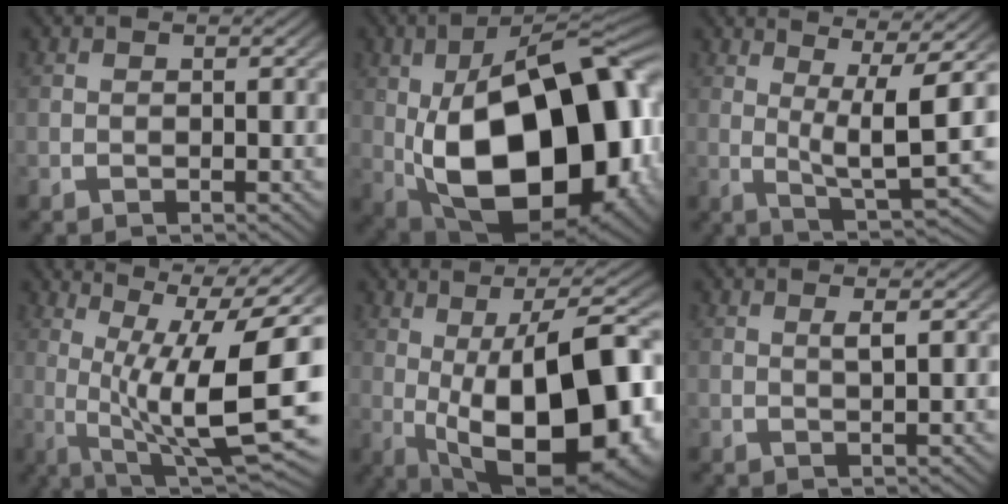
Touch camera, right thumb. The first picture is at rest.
{"total": 25.7, "force": [-3.1, 15.4, 20.3], "torque": [-0.360, -0.087, 0.002]}
{"total": 8.6, "force": [1.7, 3.5, 7.7], "torque": [-0.129, -0.021, 0.035]}
{"total": 16.4, "force": [1.5, 8.5, 13.9], "torque": [-0.211, -0.032, 0.035]}
{"total": 19.3, "force": [-2.2, 10.8, 15.9], "torque": [-0.264, -0.055, 0.009]}
{"total": 1.1, "force": [0.6, 0.1, 0.9], "torque": [-0.019, 0.001, 0.013]}